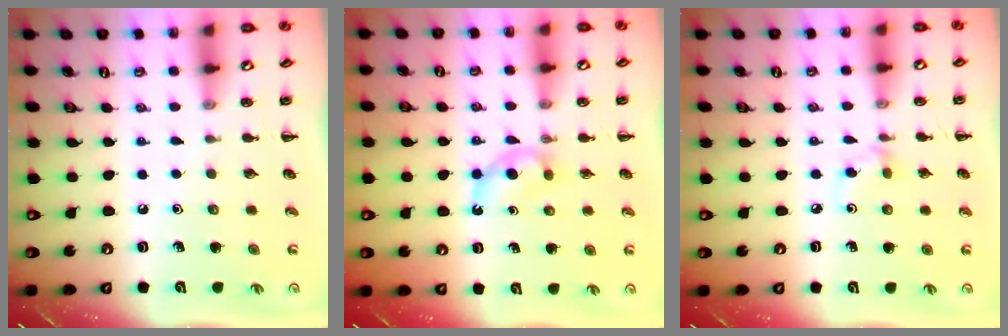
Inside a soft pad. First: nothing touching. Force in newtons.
{"total": 4.7, "press": 4.4, "slide": 1.8}
{"total": 5.0, "press": 4.8, "slide": 1.5}